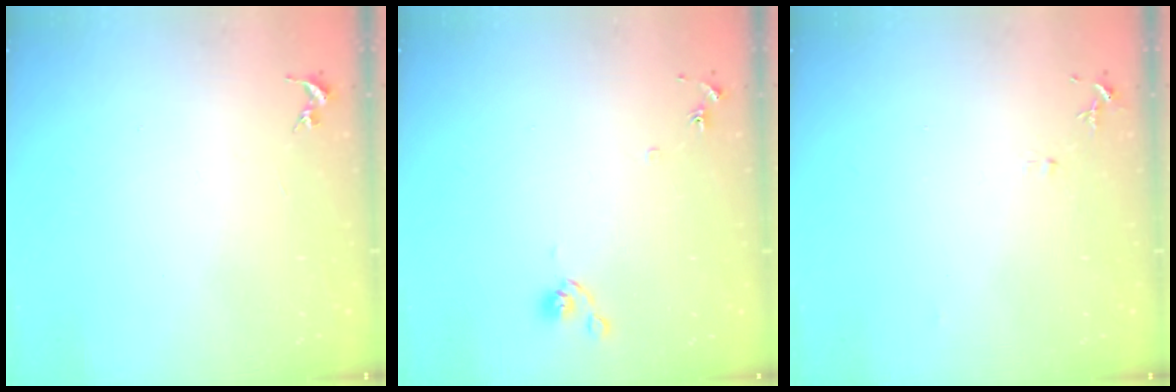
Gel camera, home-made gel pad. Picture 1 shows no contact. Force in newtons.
{"total": 7.1, "press": 7.0, "slide": 0.6}
{"total": 4.1, "press": 4.1, "slide": 0.5}